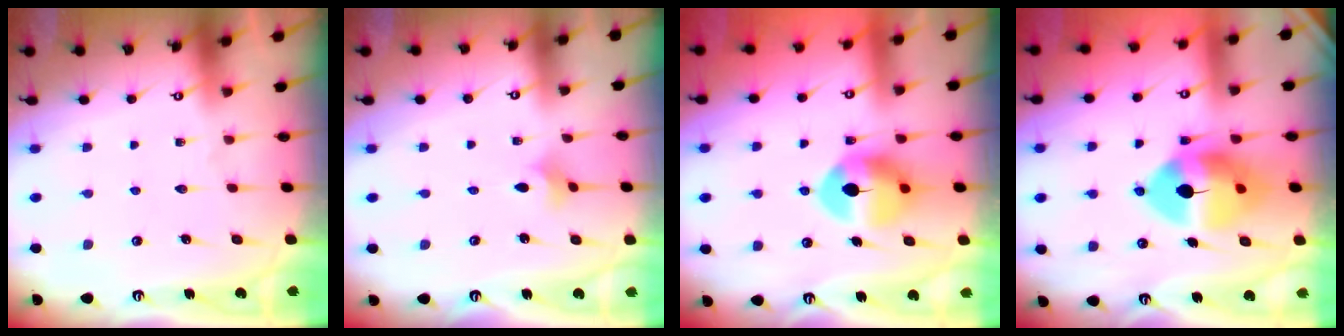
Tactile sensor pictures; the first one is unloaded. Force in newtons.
{"total": 2.4, "press": 2.3, "slide": 0.4}
{"total": 11.8, "press": 11.8, "slide": 0.6}
{"total": 12.9, "press": 12.8, "slide": 1.8}